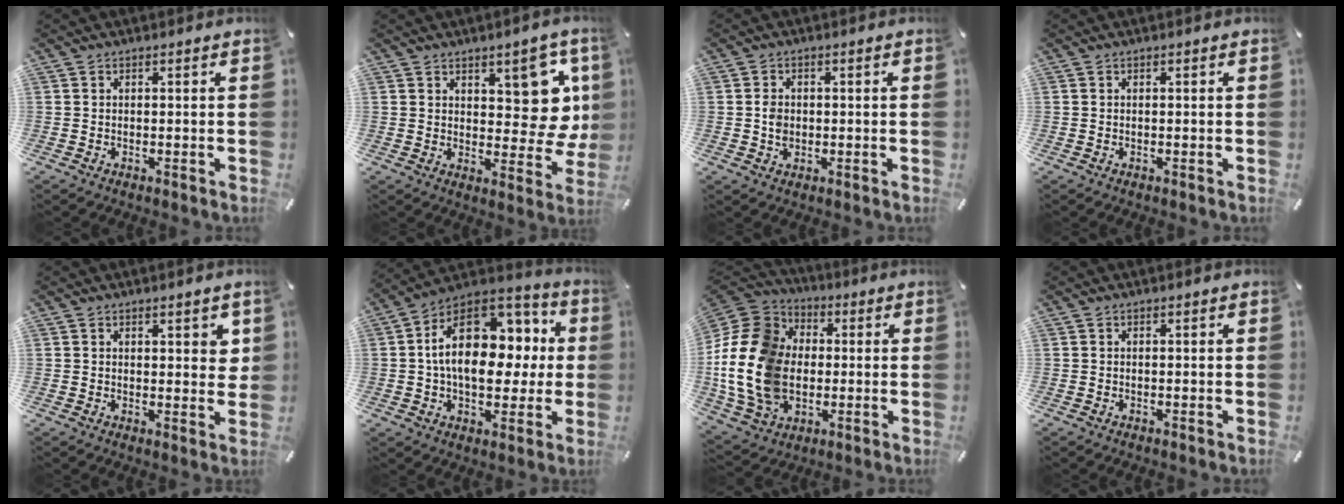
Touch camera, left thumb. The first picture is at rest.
{"total": 11.4, "force": [5.4, 6.6, 7.5], "torque": [-0.067, -0.047, 0.095]}
{"total": 3.1, "force": [-0.2, 2.5, 1.8], "torque": [-0.035, 0.005, -0.004]}
{"total": 0.0}
{"total": 4.0, "force": [2.1, 2.0, 2.7], "torque": [-0.024, -0.010, 0.031]}
{"total": 20.6, "force": [3.5, 14.0, 14.6], "torque": [-0.240, -0.001, 0.063]}
{"total": 20.7, "force": [-2.3, 16.8, 12.0], "torque": [-0.271, 0.020, -0.042]}
{"total": 0.0}